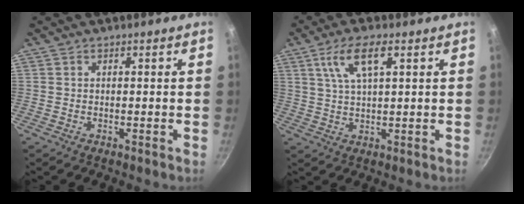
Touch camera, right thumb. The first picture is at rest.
{"total": 7.7, "force": [3.2, 2.4, 6.6], "torque": [-0.123, -0.001, 0.065]}